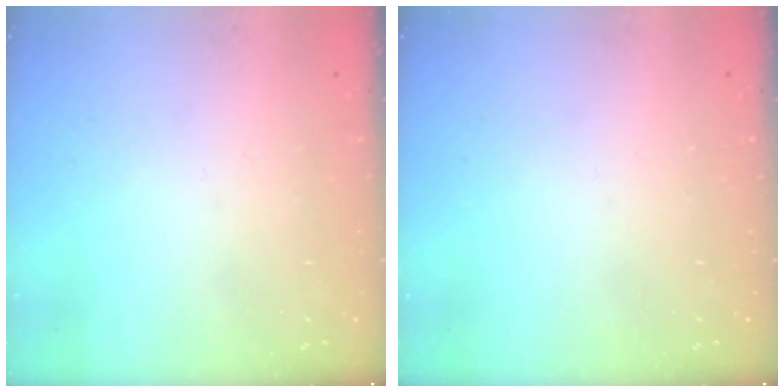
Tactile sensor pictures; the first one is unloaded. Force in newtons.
{"total": 0.0}